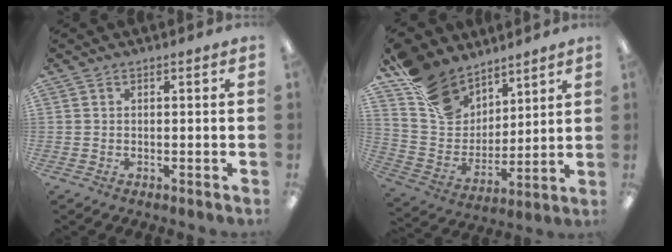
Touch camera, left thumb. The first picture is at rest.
{"total": 16.8, "force": [11.4, 11.1, 5.4], "torque": [-0.120, -0.068, 0.226]}